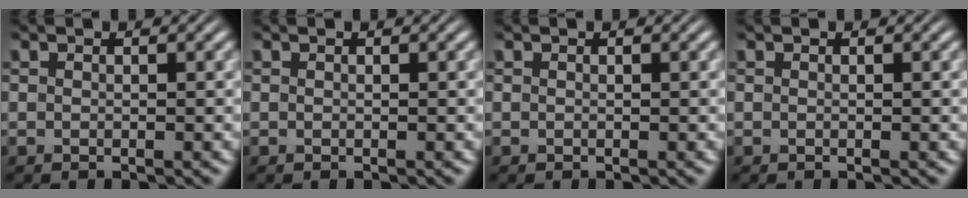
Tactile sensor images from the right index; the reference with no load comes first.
{"total": 0.0}
{"total": 0.0}
{"total": 0.0}